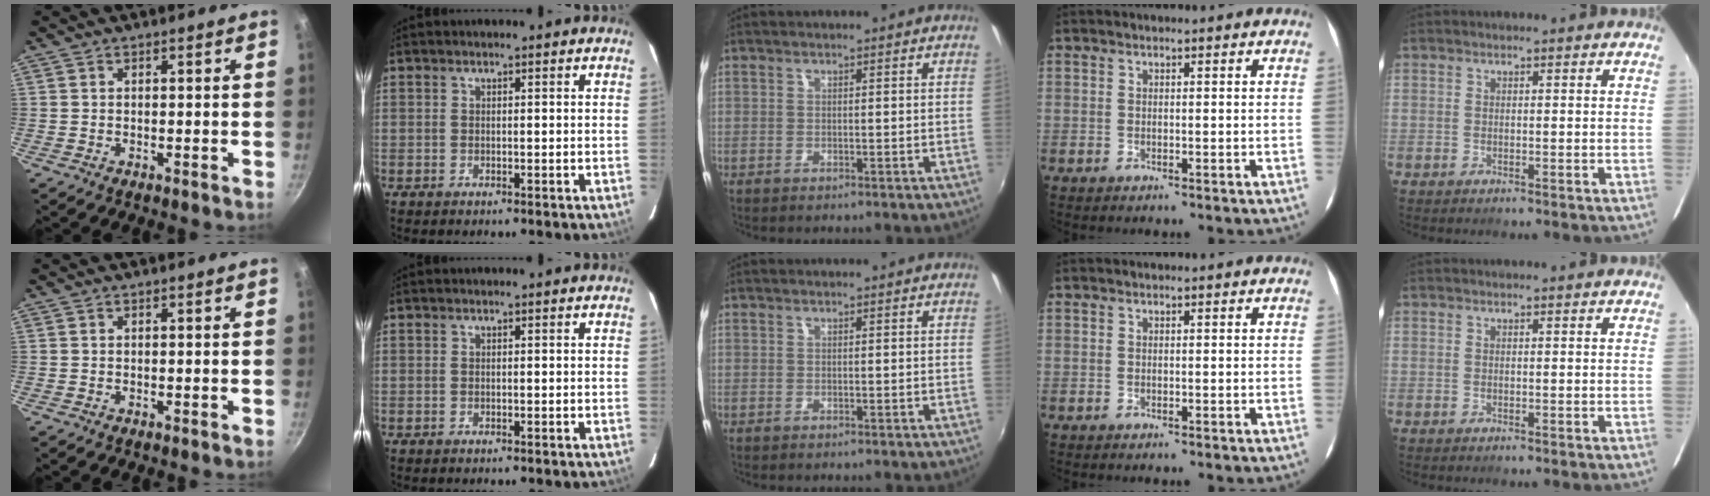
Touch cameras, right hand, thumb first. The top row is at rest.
{}